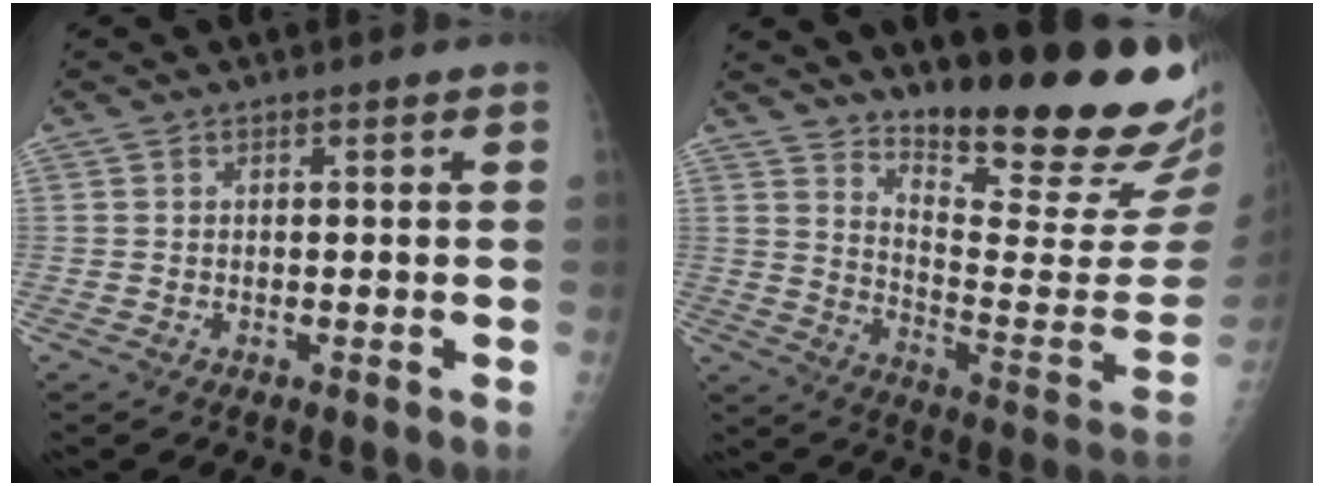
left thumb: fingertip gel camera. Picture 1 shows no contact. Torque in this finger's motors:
{"motor_torque": [0.66, 0.35, -0.40, -0.82, 0.05]}